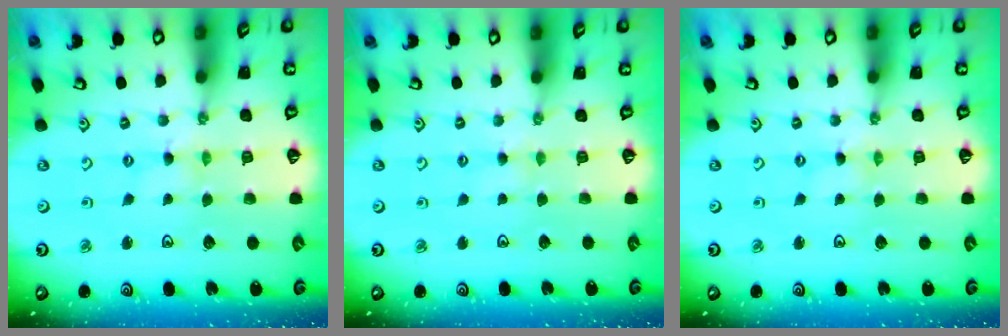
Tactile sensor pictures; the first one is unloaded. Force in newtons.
{"total": 1.9, "press": 1.9, "slide": 0.2}
{"total": 0.0}